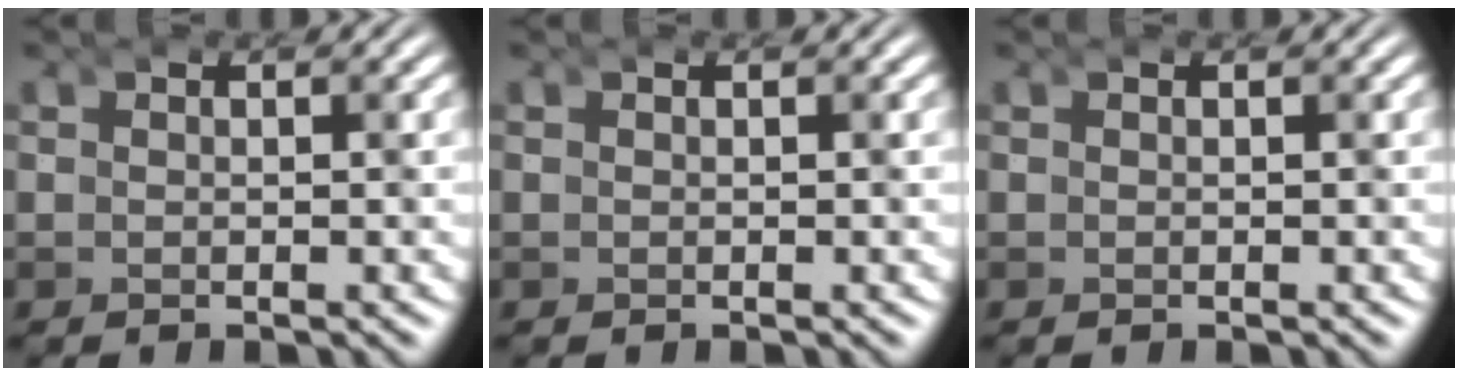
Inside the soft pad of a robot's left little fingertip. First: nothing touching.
{"total": 0.0}
{"total": 0.0}